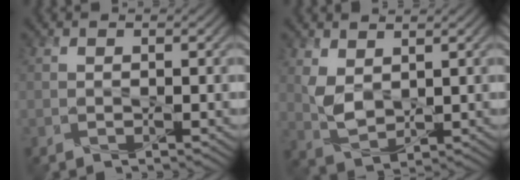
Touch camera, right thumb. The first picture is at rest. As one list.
[{"total": 4.1, "force": [1.7, 2.5, 2.8], "torque": [-0.075, -0.007, 0.036]}]